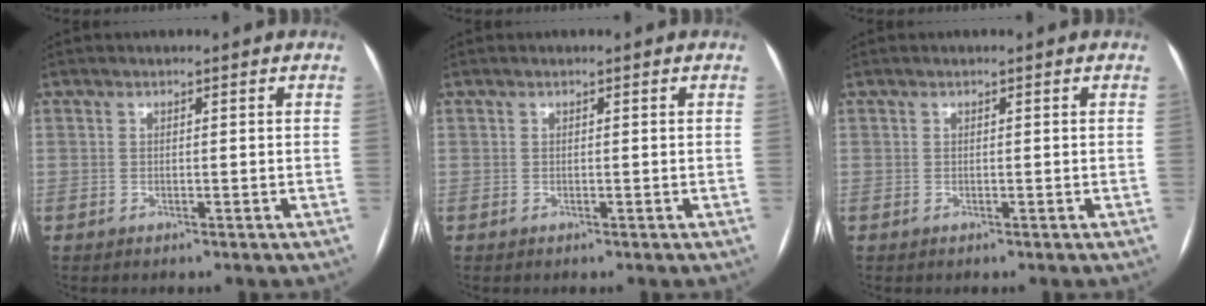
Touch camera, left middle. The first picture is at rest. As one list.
[{"total": 0.0}, {"total": 0.0}]